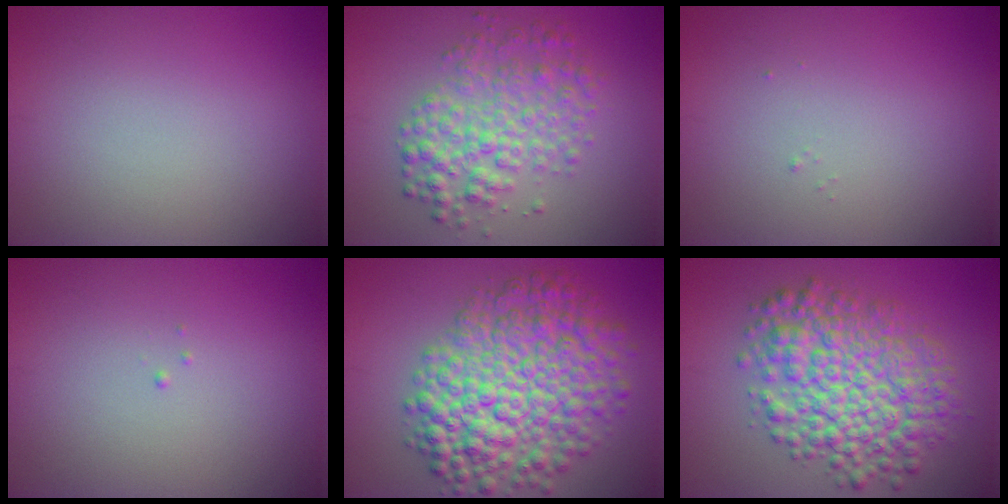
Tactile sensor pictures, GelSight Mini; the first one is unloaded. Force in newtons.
{"total": 4.6, "press": 4.6, "slide": 0.1}
{"total": 0.0}
{"total": 0.0}
{"total": 9.7, "press": 9.7, "slide": 0.3}
{"total": 8.2, "press": 8.2, "slide": 0.1}